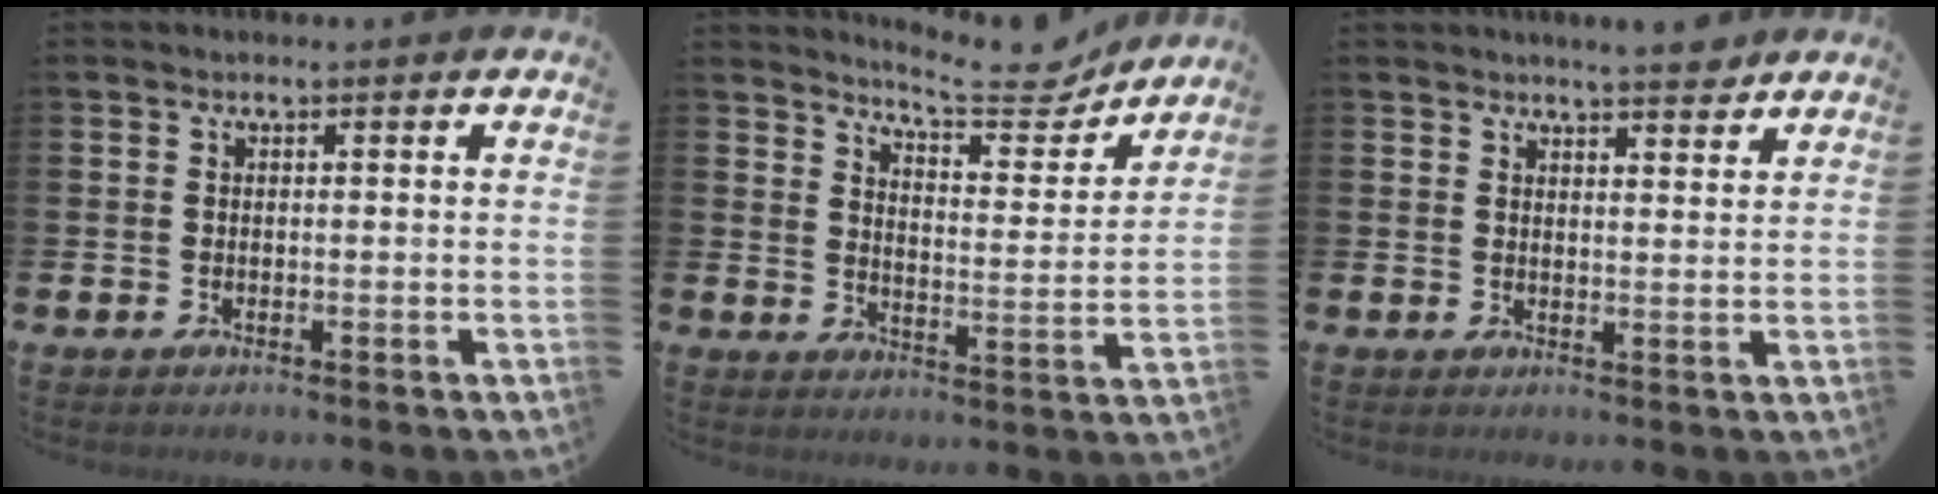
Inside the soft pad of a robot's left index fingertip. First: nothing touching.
{"total": 7.6, "force": [7.3, 1.1, 1.8], "torque": [-0.044, -0.053, 0.127]}
{"total": 4.5, "force": [4.4, 0.2, 1.0], "torque": [-0.021, -0.021, 0.079]}